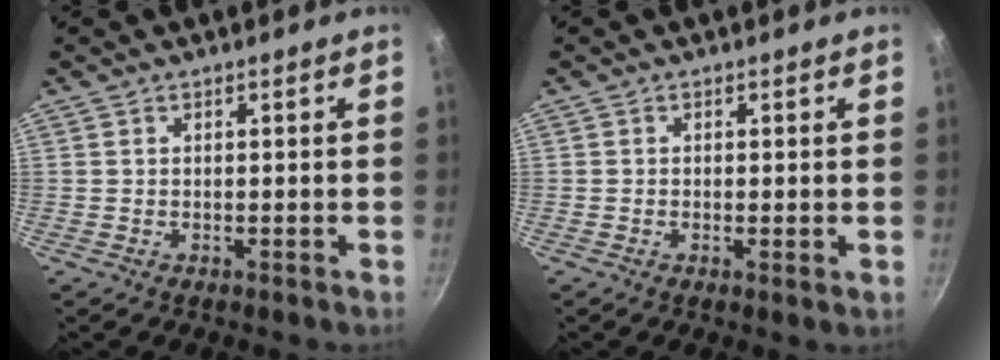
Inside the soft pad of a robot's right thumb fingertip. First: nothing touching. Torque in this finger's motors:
{"motor_torque": [-0.58, 0.27, -0.09, -0.09, -0.04]}